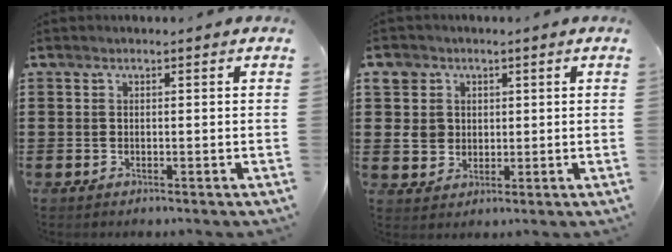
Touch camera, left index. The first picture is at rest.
{"total": 5.6, "force": [1.2, 5.2, 1.5], "torque": [-0.058, 0.016, 0.022]}